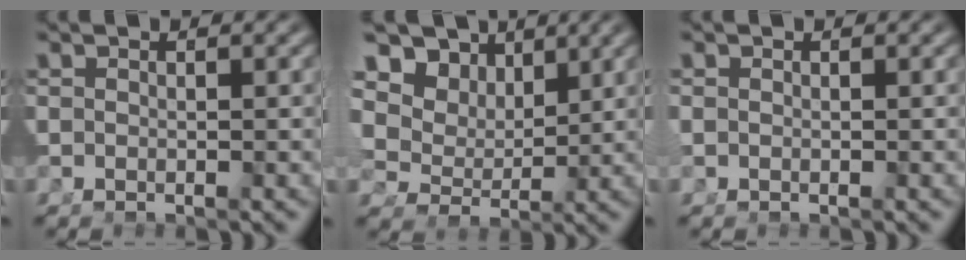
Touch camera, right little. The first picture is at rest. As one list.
[{"total": 12.2, "force": [4.2, 9.0, 7.0], "torque": [-0.145, -0.008, 0.062]}, {"total": 0.8, "force": [0.1, 0.5, 0.5], "torque": [-0.015, -0.003, 0.003]}]